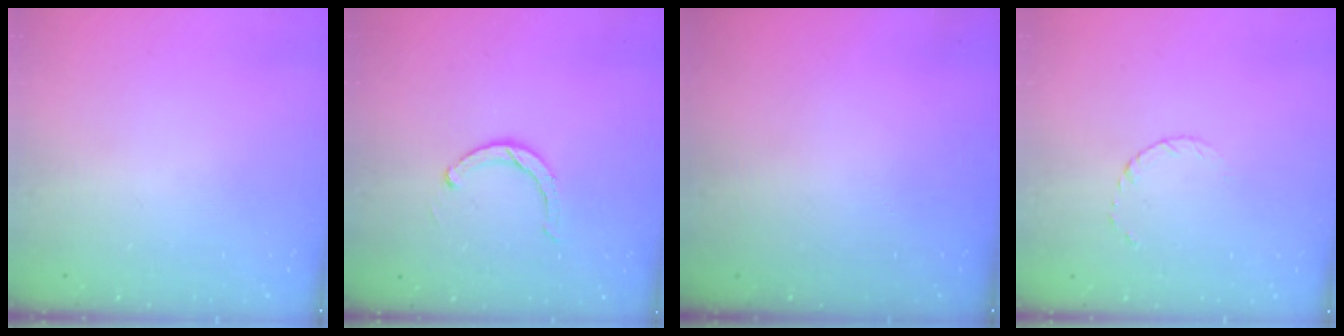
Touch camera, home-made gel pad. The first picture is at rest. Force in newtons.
{"total": 3.5, "press": 3.4, "slide": 0.6}
{"total": 0.0}
{"total": 3.1, "press": 3.1, "slide": 0.3}